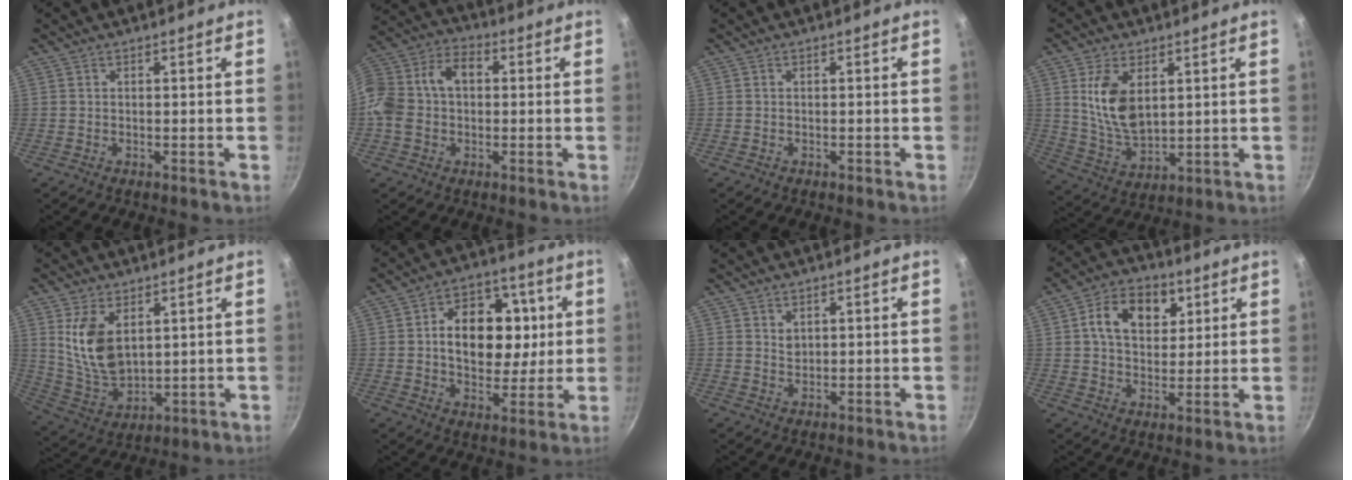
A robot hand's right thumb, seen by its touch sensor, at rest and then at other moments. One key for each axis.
{"total": 13.8, "fx": 0.2, "fy": 10.2, "fz": 9.3, "tx": -0.176, "ty": 0.045, "tz": -0.005}
{"total": 0.0}
{"total": 11.0, "fx": 3.3, "fy": 6.1, "fz": 8.5, "tx": -0.151, "ty": -0.022, "tz": 0.075}
{"total": 11.5, "fx": 3.9, "fy": 6.6, "fz": 8.6, "tx": -0.150, "ty": -0.023, "tz": 0.094}
{"total": 16.2, "fx": 1.9, "fy": 11.2, "fz": 11.5, "tx": -0.120, "ty": 0.015, "tz": 0.028}
{"total": 1.4, "fx": 0.8, "fy": 0.9, "fz": 0.7, "tx": -0.003, "ty": -0.009, "tz": 0.017}
{"total": 11.8, "fx": 3.8, "fy": 8.0, "fz": 7.7, "tx": -0.098, "ty": -0.003, "tz": 0.061}